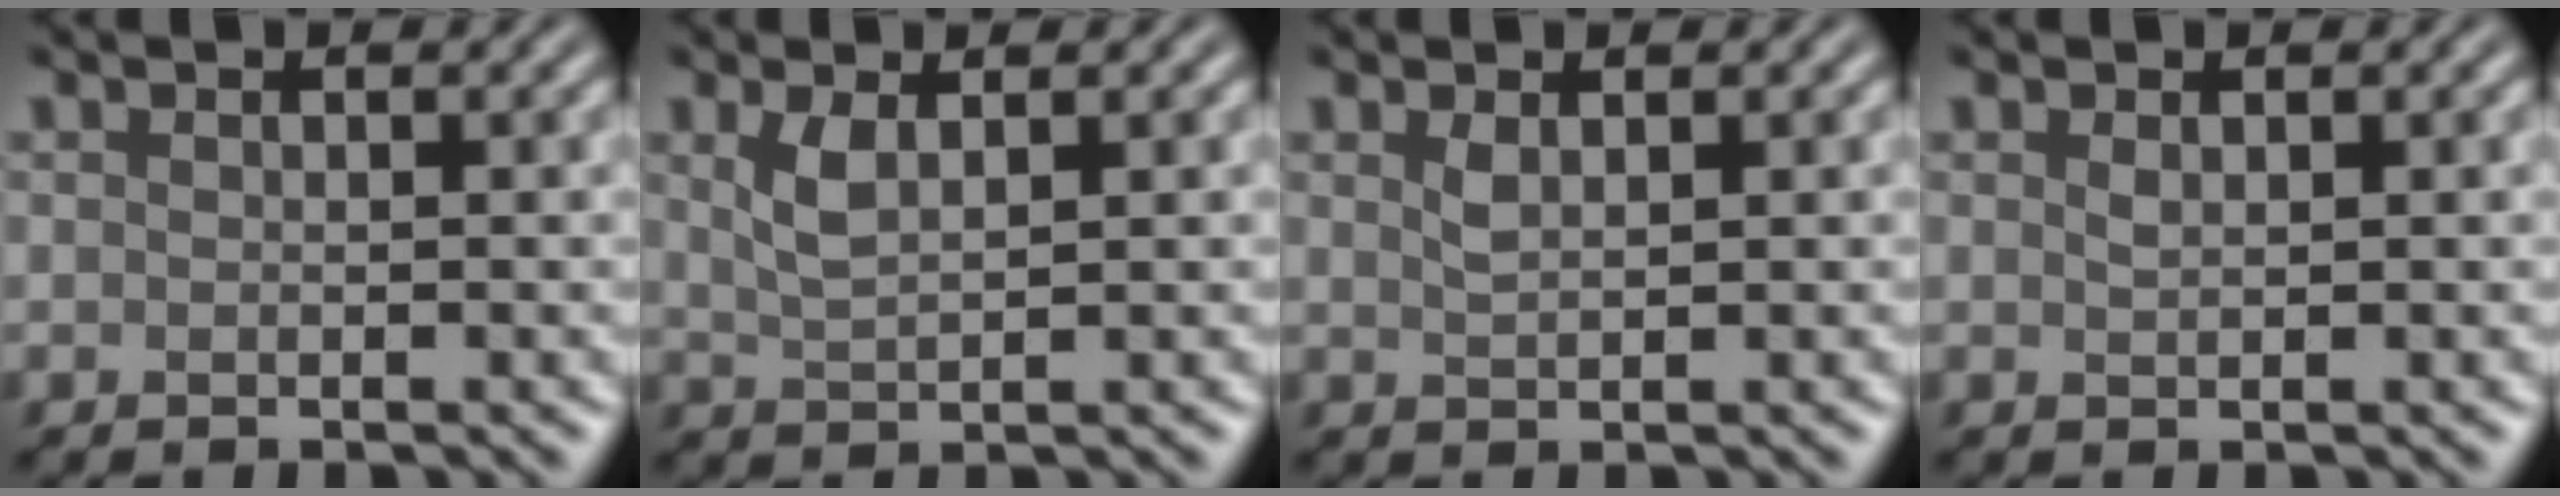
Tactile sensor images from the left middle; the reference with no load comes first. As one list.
[{"total": 2.2, "force": [1.0, 0.8, 1.8], "torque": [-0.043, -0.001, 0.025]}, {"total": 1.1, "force": [0.7, 0.3, 0.8], "torque": [-0.021, 0.000, 0.015]}, {"total": 0.6, "force": [0.4, 0.2, 0.4], "torque": [-0.011, 0.000, 0.009]}]